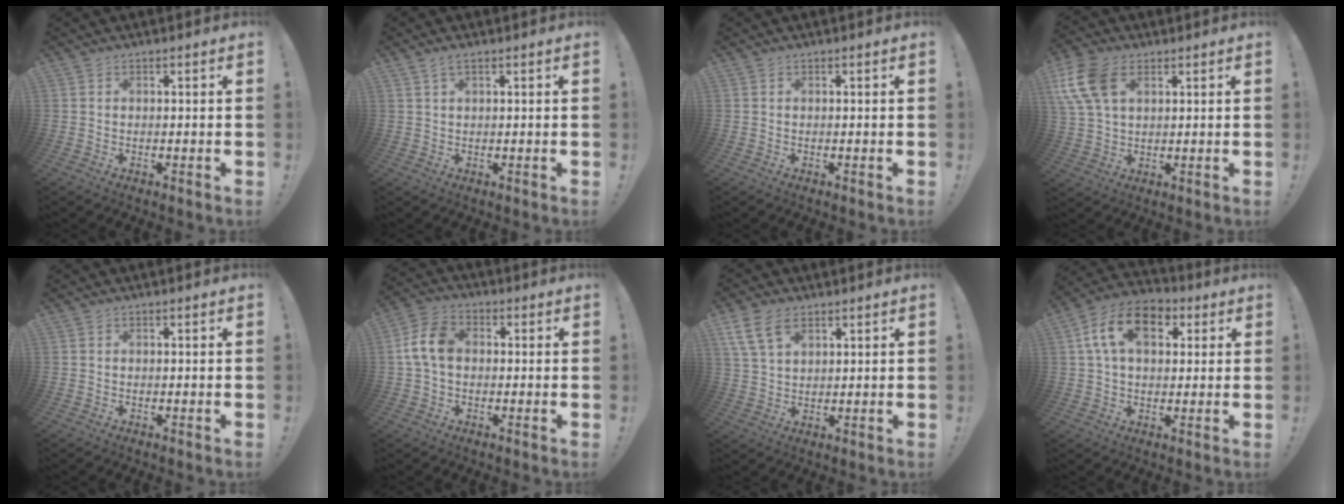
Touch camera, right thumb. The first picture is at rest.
{"total": 2.3, "force": [1.3, 0.7, 1.8], "torque": [-0.043, 0.003, 0.026]}
{"total": 0.0}
{"total": 12.4, "force": [4.6, 7.7, 8.6], "torque": [-0.185, -0.002, 0.090]}
{"total": 0.0}
{"total": 10.0, "force": [0.4, 6.7, 7.5], "torque": [-0.147, 0.015, 0.014]}
{"total": 8.8, "force": [4.9, 5.0, 5.3], "torque": [-0.102, -0.004, 0.099]}
{"total": 14.4, "force": [4.8, 9.2, 10.1], "torque": [-0.167, 0.005, 0.090]}